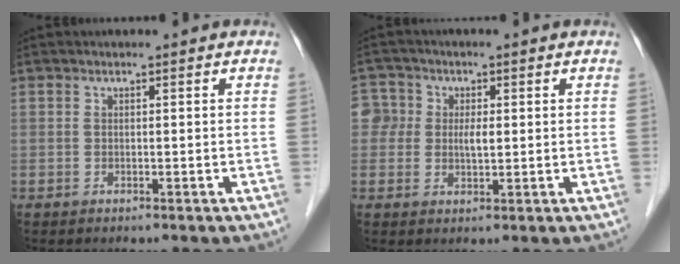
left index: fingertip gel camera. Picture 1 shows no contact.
{"total": 4.5, "force": [0.3, 3.8, 2.5], "torque": [-0.043, 0.013, 0.003]}